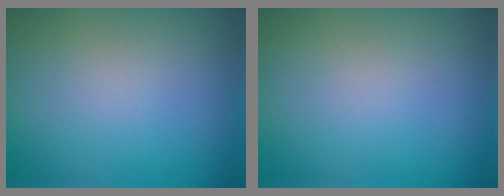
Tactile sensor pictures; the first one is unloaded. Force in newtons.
{"total": 0.0}